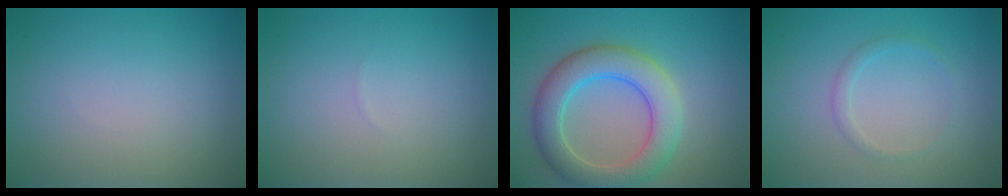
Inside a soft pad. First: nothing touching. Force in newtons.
{"total": 0.0}
{"total": 6.2, "press": 6.1, "slide": 0.5}
{"total": 1.1, "press": 1.1, "slide": 0.0}